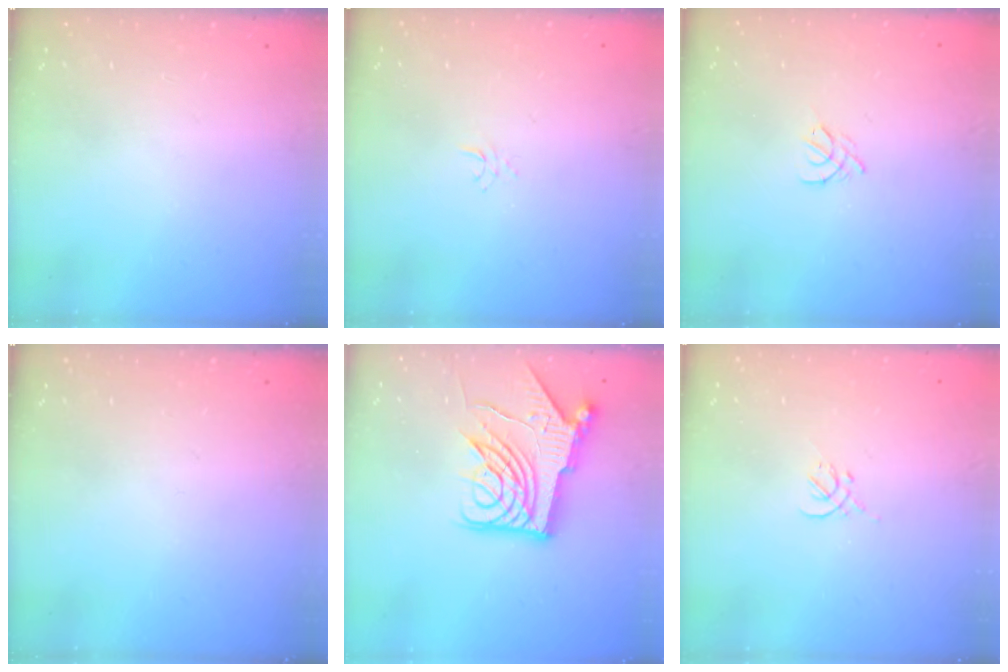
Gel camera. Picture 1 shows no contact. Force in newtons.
{"total": 2.9, "press": 2.9, "slide": 0.3}
{"total": 2.5, "press": 2.4, "slide": 0.6}
{"total": 0.0}
{"total": 15.7, "press": 15.6, "slide": 1.5}
{"total": 0.0}